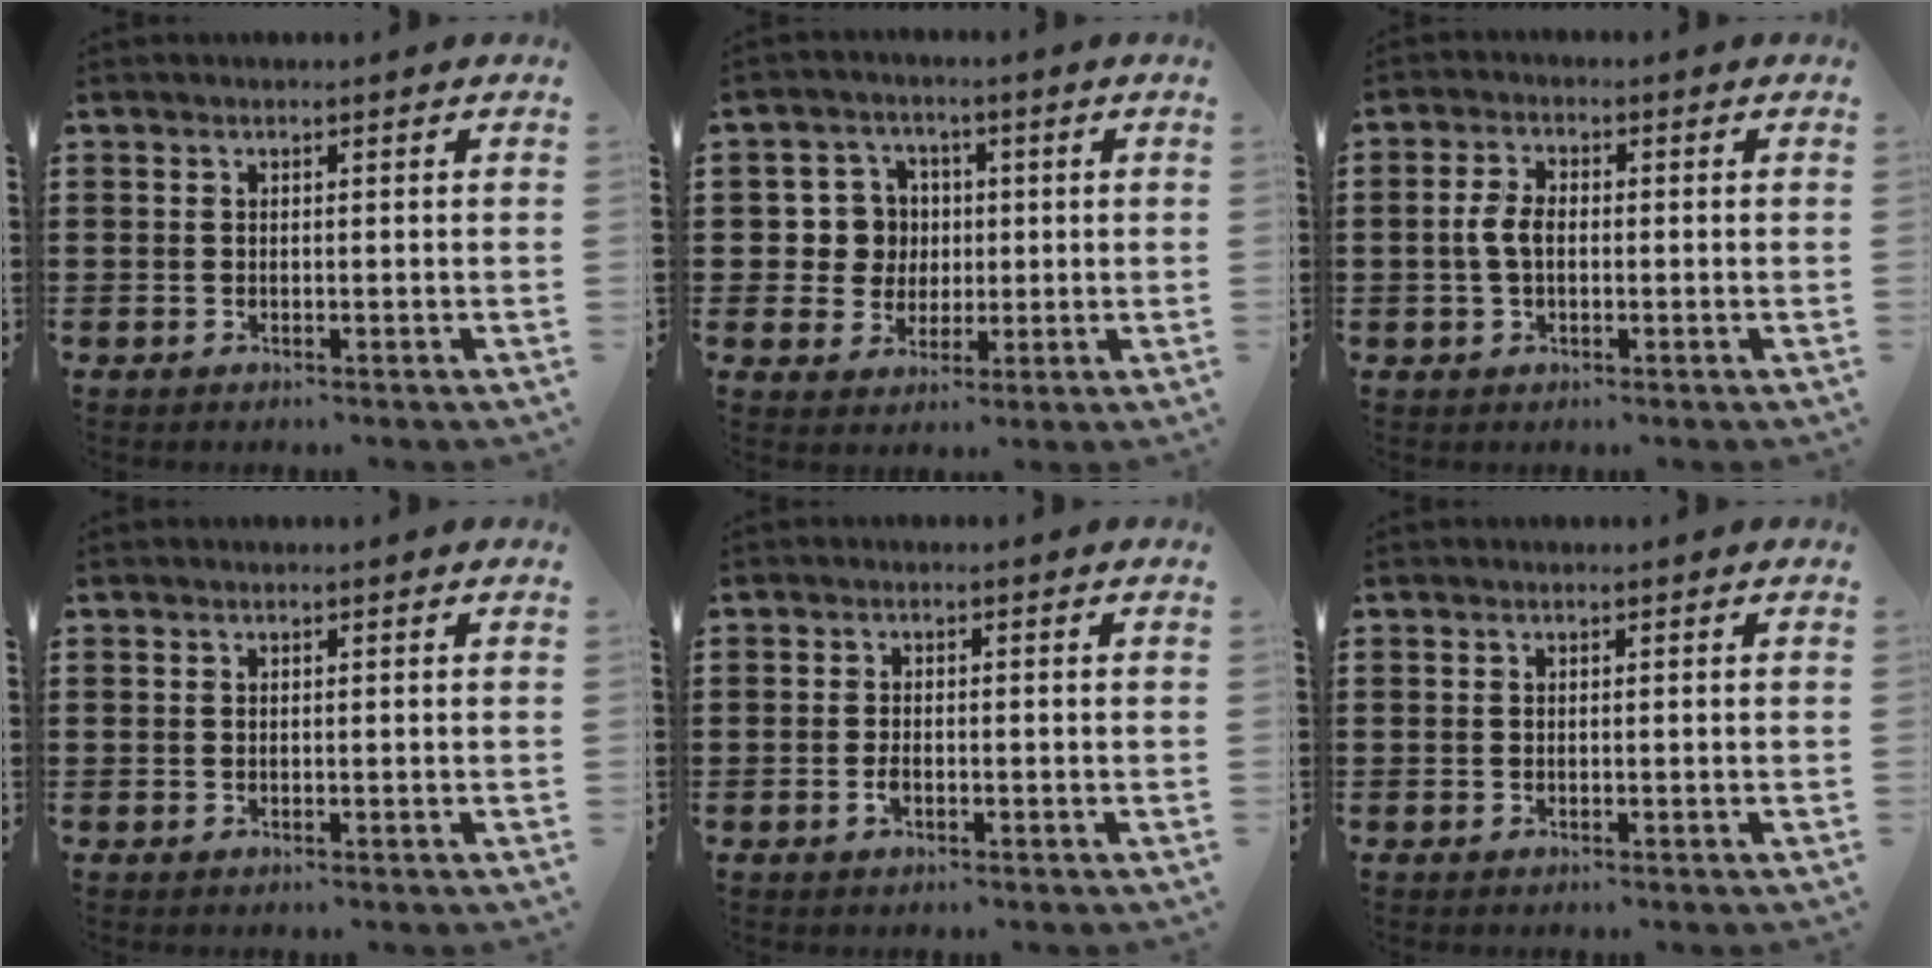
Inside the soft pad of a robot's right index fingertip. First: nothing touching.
{"total": 6.1, "force": [0.5, 5.8, 1.7], "torque": [-0.052, 0.015, 0.008]}
{"total": 3.8, "force": [-0.3, 2.1, 3.2], "torque": [-0.083, -0.003, -0.012]}
{"total": 0.0}
{"total": 1.6, "force": [-0.7, 0.7, 1.3], "torque": [-0.034, -0.004, -0.014]}
{"total": 0.0}